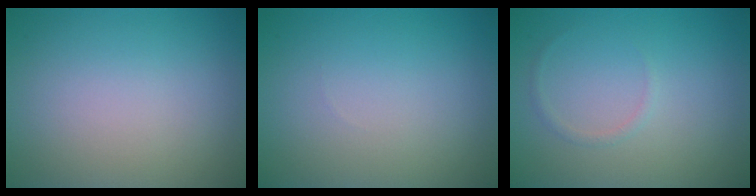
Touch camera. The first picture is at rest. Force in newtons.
{"total": 0.0}
{"total": 0.6, "press": 0.6, "slide": 0.1}